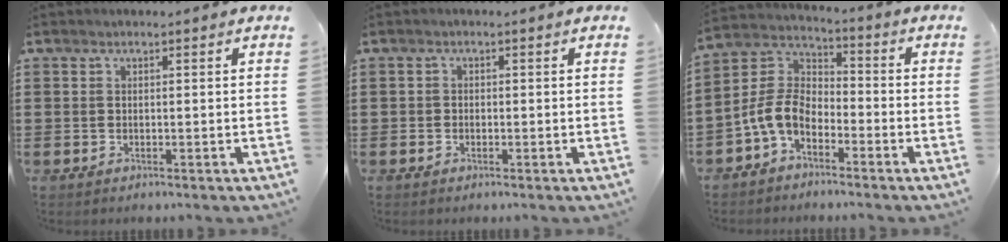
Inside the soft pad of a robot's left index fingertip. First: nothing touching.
{"total": 0.8, "force": [-0.5, 0.6, 0.2], "torque": [-0.006, 0.001, -0.010]}
{"total": 7.0, "force": [-4.1, 3.8, 4.1], "torque": [-0.119, -0.006, -0.091]}